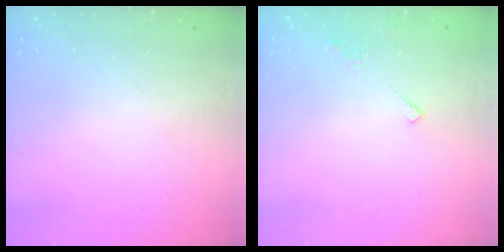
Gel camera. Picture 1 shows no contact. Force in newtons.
{"total": 2.5, "press": 2.4, "slide": 0.5}